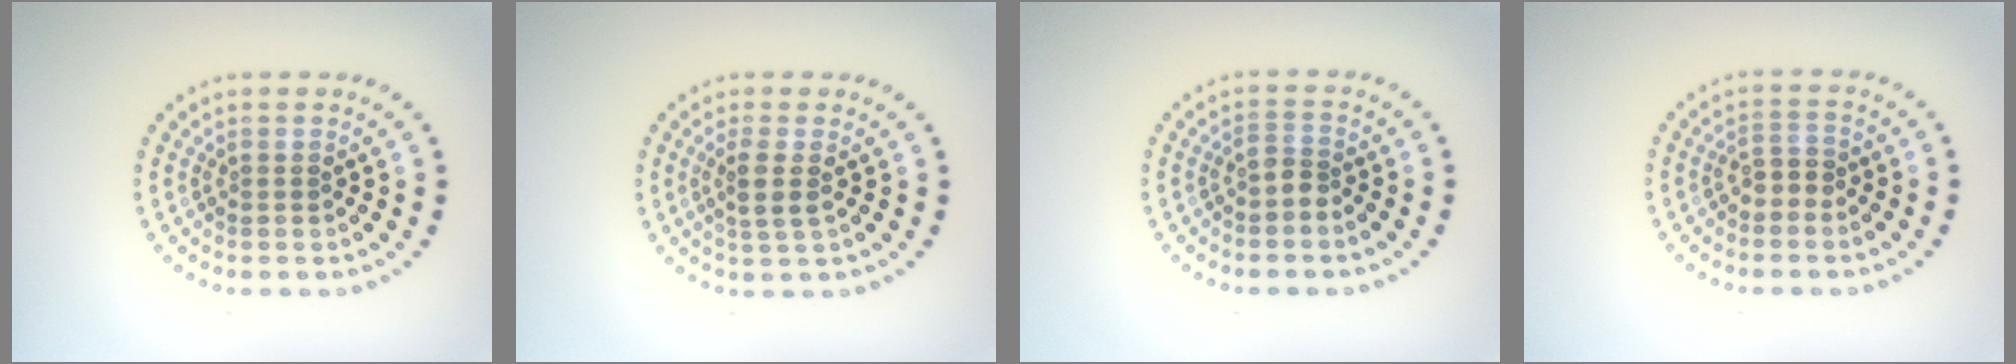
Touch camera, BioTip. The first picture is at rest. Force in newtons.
{"total": 2.0, "press": 1.6, "slide": 1.2}
{"total": 1.5, "press": 1.1, "slide": 1.0}
{"total": 1.6, "press": 1.4, "slide": 0.7}